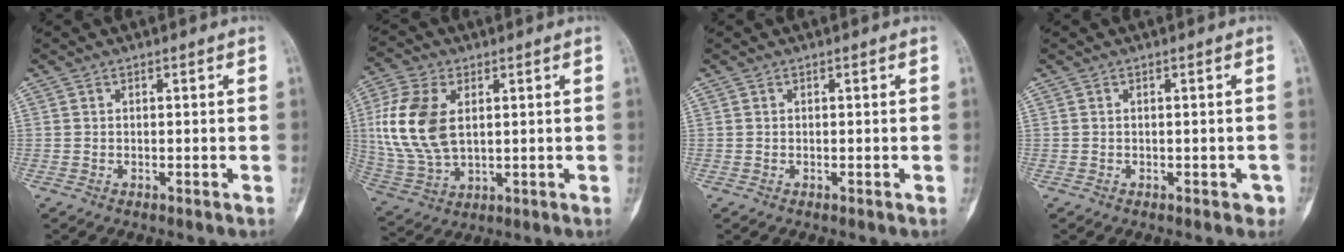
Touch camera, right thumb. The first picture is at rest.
{"total": 14.3, "force": [2.6, 8.7, 11.1], "torque": [-0.237, -0.003, 0.057]}
{"total": 0.0}
{"total": 1.3, "force": [-0.6, 0.9, 0.7], "torque": [0.004, 0.003, -0.007]}